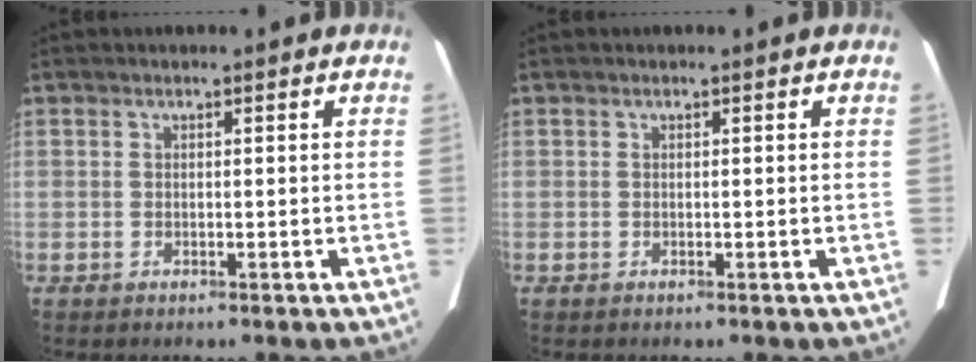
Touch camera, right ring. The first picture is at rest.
{"total": 0.0}